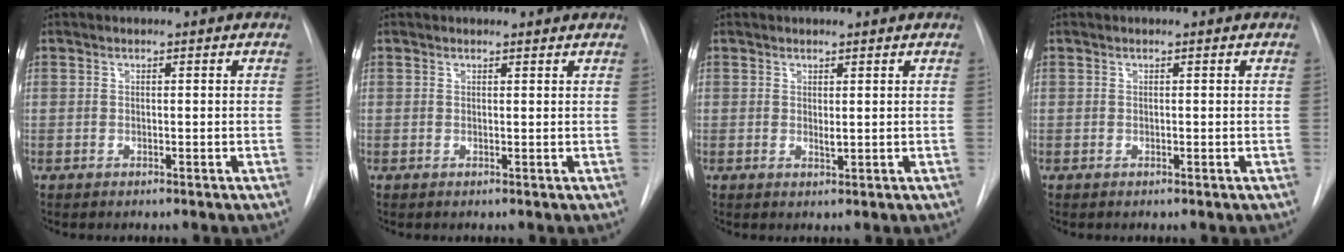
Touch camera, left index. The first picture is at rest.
{"total": 2.4, "force": [2.4, 0.5, 0.3], "torque": [-0.010, 0.010, 0.023]}
{"total": 1.2, "force": [0.7, 0.3, 0.9], "torque": [-0.018, -0.004, 0.013]}
{"total": 0.0}